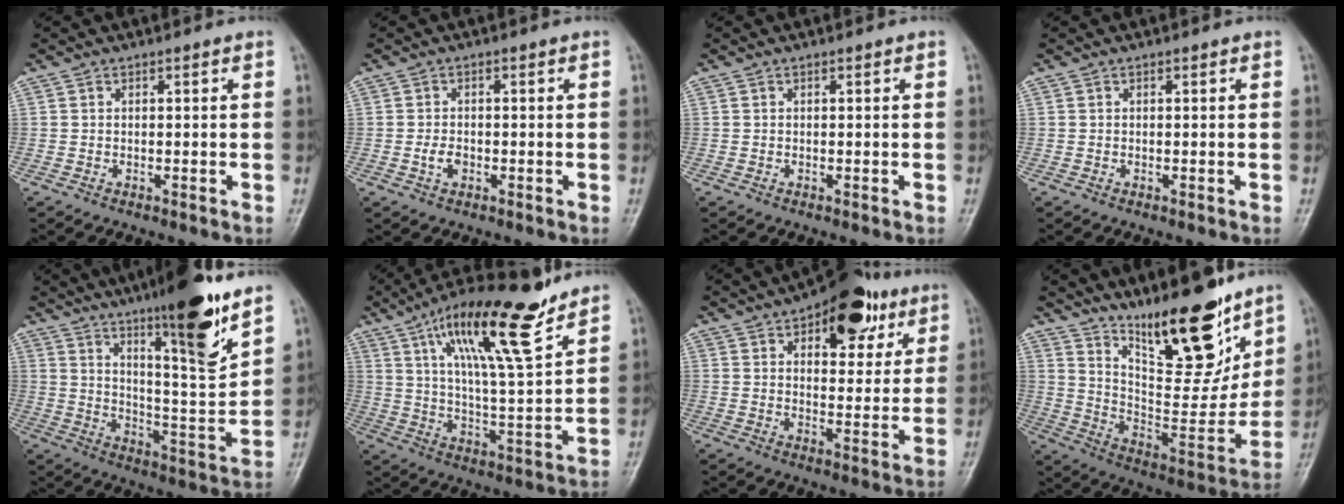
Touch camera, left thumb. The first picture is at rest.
{"total": 2.5, "force": [-0.7, 1.7, 1.7], "torque": [-0.028, 0.004, -0.014]}
{"total": 0.0}
{"total": 0.0}
{"total": 17.8, "force": [11.6, 2.5, 13.2], "torque": [-0.182, -0.074, 0.188]}
{"total": 18.6, "force": [11.8, 4.0, 13.8], "torque": [-0.217, -0.053, 0.203]}
{"total": 16.1, "force": [8.7, 8.2, 10.9], "torque": [-0.095, -0.023, 0.121]}
{"total": 21.3, "force": [14.7, 6.5, 13.9], "torque": [-0.170, -0.095, 0.250]}